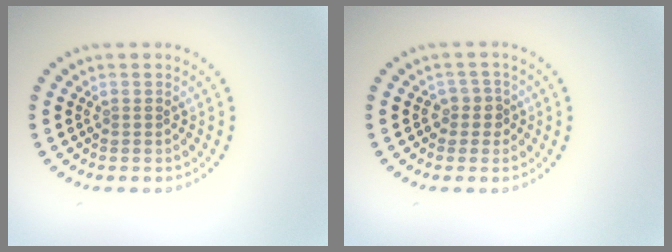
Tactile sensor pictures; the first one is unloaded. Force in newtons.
{"total": 1.9, "press": 1.6, "slide": 1.1}